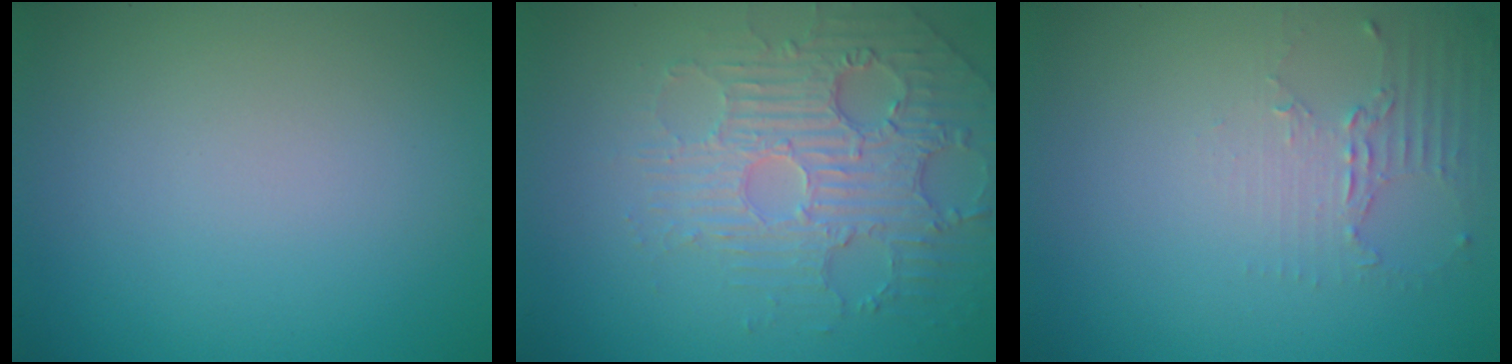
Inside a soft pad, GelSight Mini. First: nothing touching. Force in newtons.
{"total": 4.3, "press": 4.0, "slide": 1.8}
{"total": 2.2, "press": 1.6, "slide": 1.5}